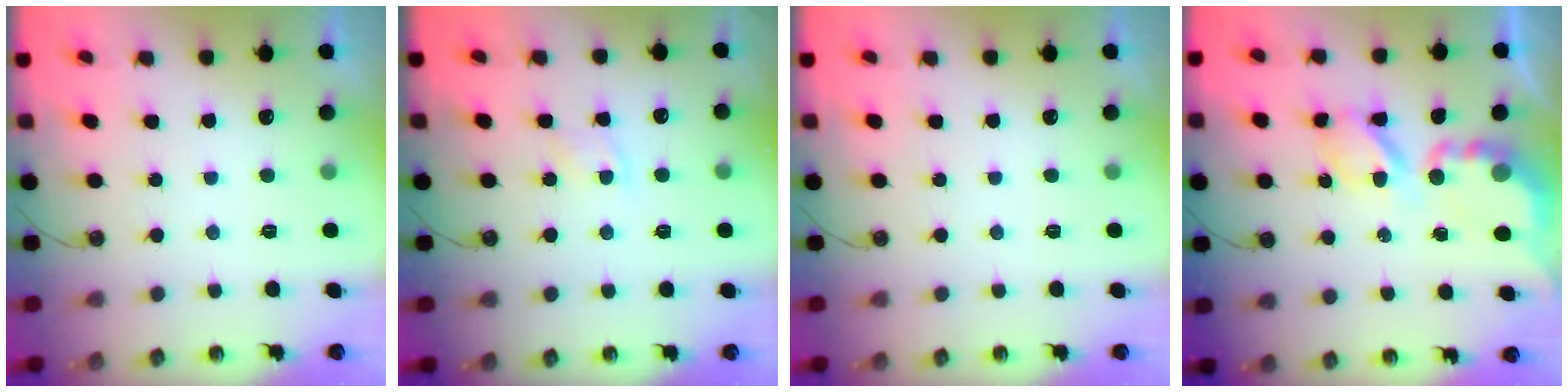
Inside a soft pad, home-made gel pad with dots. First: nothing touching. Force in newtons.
{"total": 6.0, "press": 6.0, "slide": 0.7}
{"total": 0.0}
{"total": 7.9, "press": 7.9, "slide": 0.5}